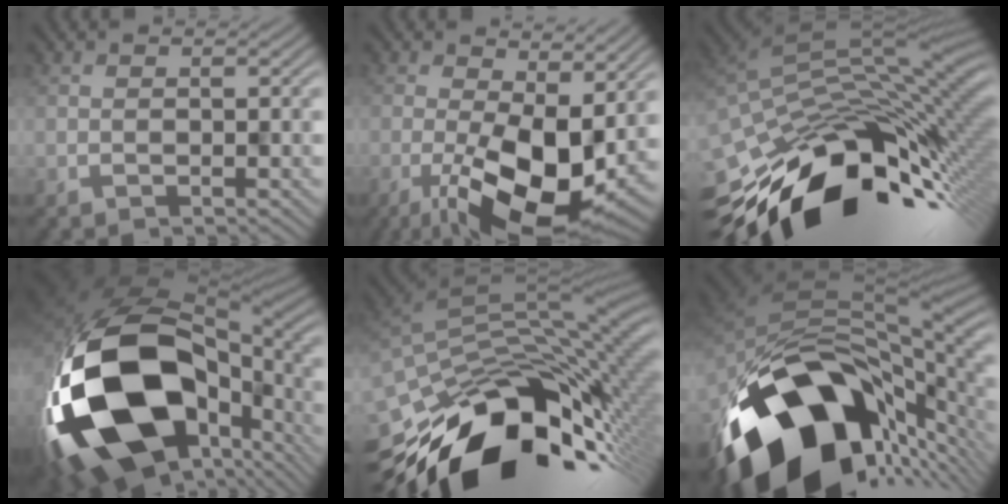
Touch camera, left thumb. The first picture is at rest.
{"total": 11.9, "force": [-2.1, 4.9, 10.7], "torque": [-0.190, -0.016, -0.027]}
{"total": 14.6, "force": [-6.8, 7.8, 10.3], "torque": [-0.182, -0.022, -0.116]}
{"total": 21.4, "force": [-5.4, 13.0, 16.2], "torque": [-0.365, -0.080, -0.046]}
{"total": 16.1, "force": [-7.8, 9.1, 10.8], "torque": [-0.200, -0.034, -0.126]}
{"total": 18.4, "force": [-7.6, 11.5, 12.2], "torque": [-0.221, -0.059, -0.107]}